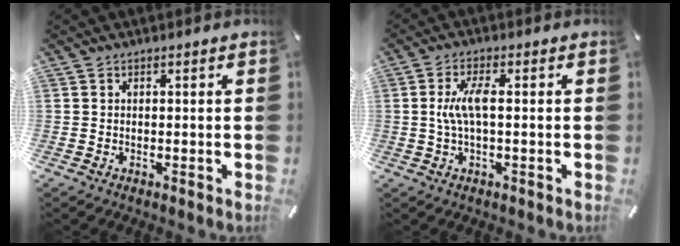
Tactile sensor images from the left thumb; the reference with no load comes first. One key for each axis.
{"total": 6.3, "fx": 0.1, "fy": 2.0, "fz": 5.9, "tx": -0.132, "ty": -0.002, "tz": -0.006}